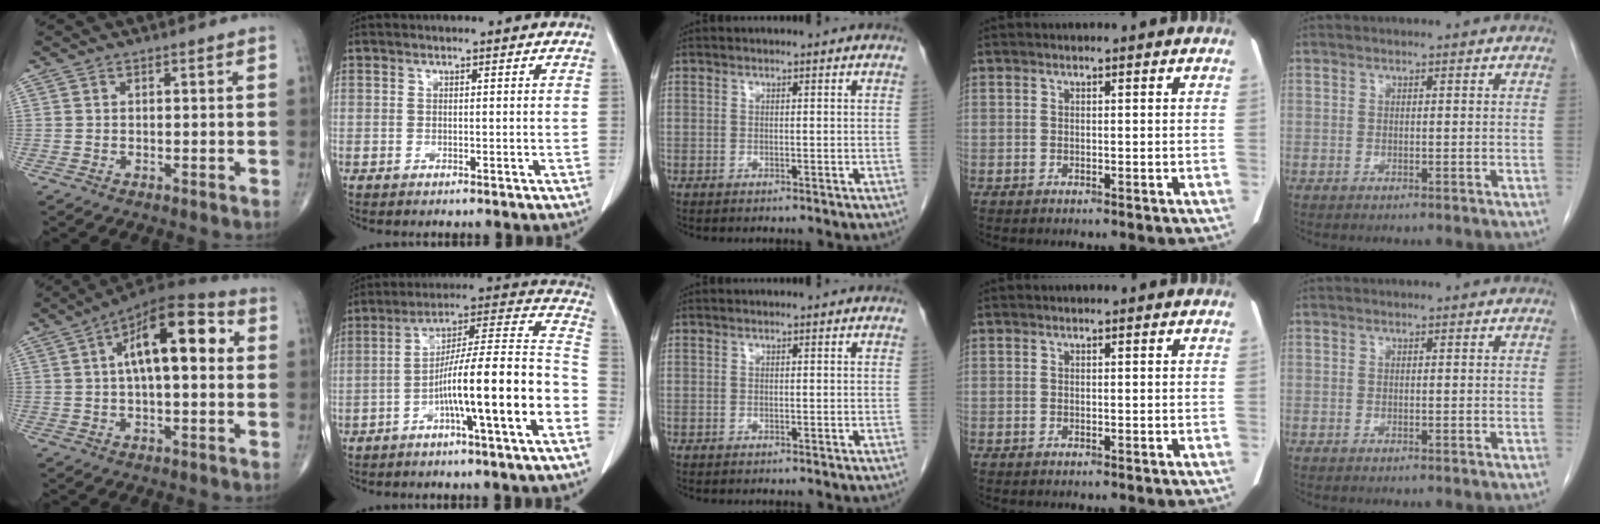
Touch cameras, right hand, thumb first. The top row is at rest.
{"thumb": {"total": 16.8, "force": [3.5, 7.0, 14.8], "torque": [-0.215, 0.030, 0.044]}, "index": {"total": 17.0, "force": [-6.2, 0.0, 15.8], "torque": [-0.238, 0.020, -0.103]}}